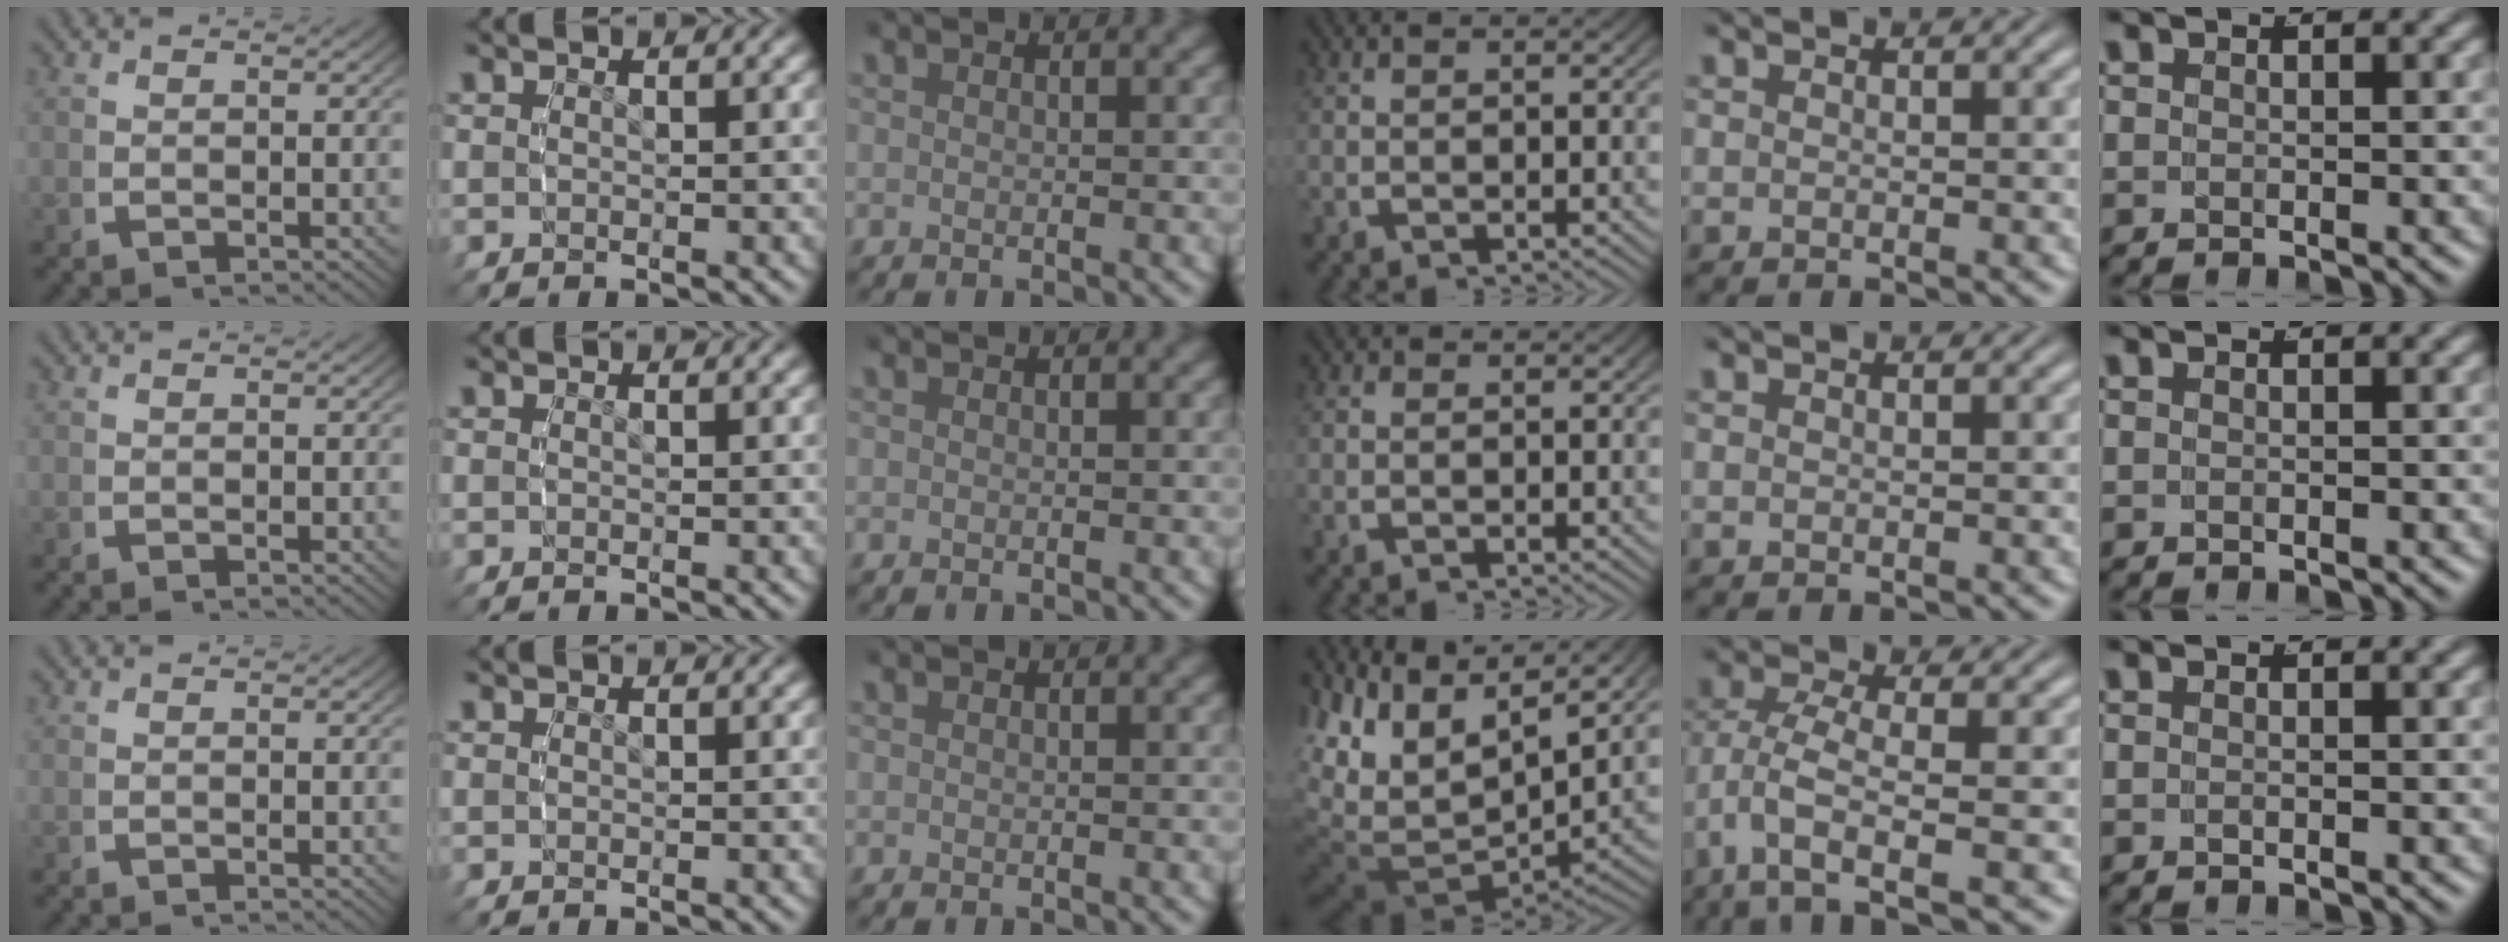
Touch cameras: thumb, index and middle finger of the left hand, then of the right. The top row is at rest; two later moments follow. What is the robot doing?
{"motion": "grasp_and_lifting", "object": "backpack"}